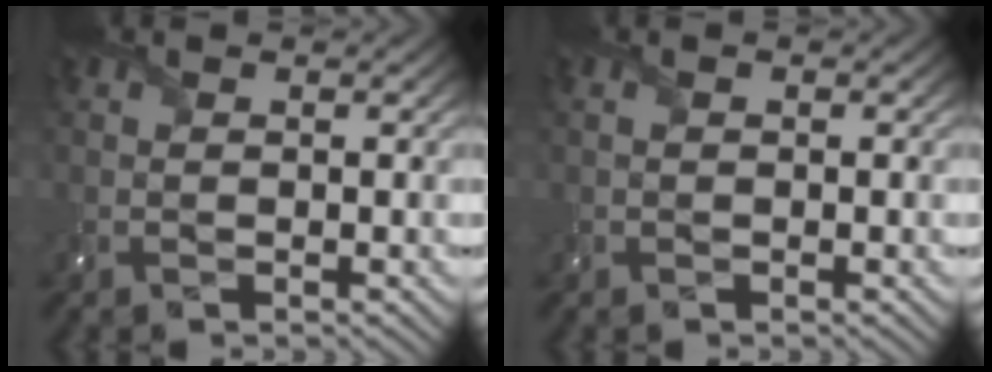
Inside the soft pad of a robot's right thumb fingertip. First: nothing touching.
{"total": 0.7, "force": [0.2, 0.4, 0.6], "torque": [-0.014, 0.001, 0.004]}